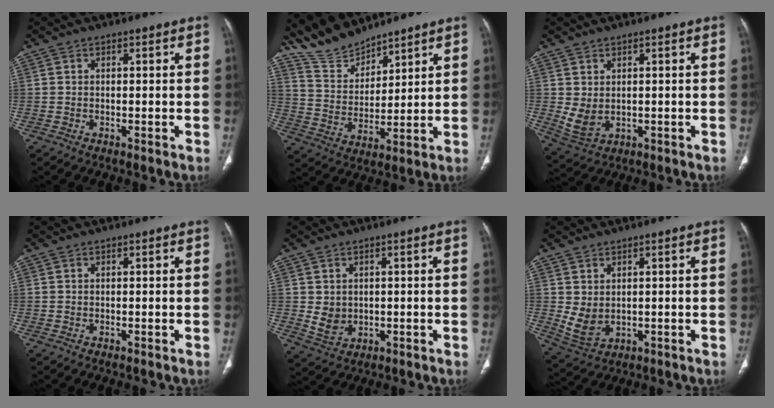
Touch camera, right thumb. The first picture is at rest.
{"total": 10.2, "force": [9.4, 3.3, 2.3], "torque": [-0.030, -0.047, 0.194]}
{"total": 4.5, "force": [0.5, 3.0, 3.3], "torque": [-0.065, -0.006, 0.028]}
{"total": 0.0}
{"total": 4.0, "force": [0.4, 3.3, 2.2], "torque": [-0.026, -0.009, 0.024]}
{"total": 5.0, "force": [0.7, 3.4, 3.6], "torque": [-0.068, -0.007, 0.035]}